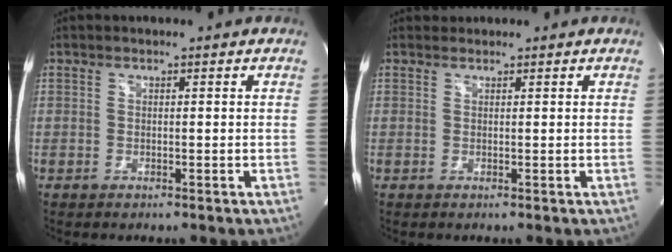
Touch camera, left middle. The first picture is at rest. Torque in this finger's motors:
{"motor_torque": [0.05, -0.04, -0.01, 0.01]}